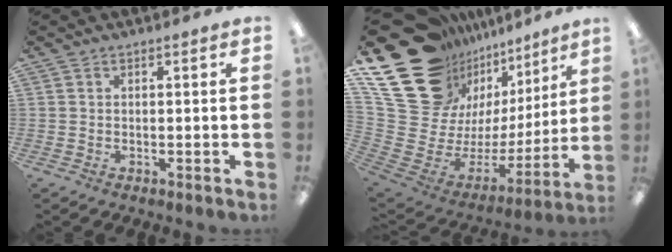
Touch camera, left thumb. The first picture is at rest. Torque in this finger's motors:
{"motor_torque": [2.46, 1.63, 0.89, -1.88, 0.06]}